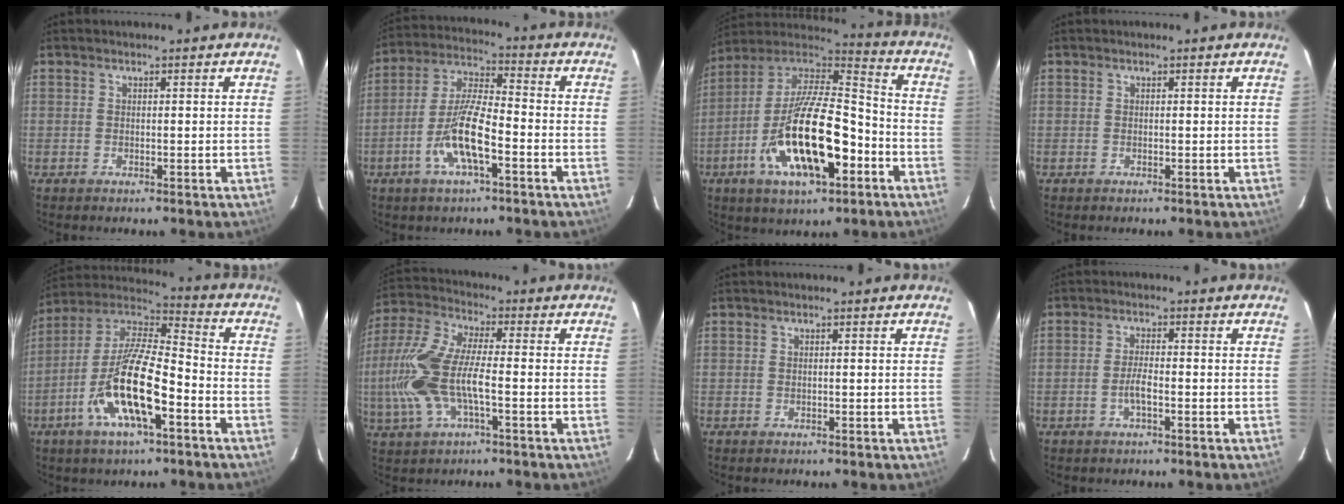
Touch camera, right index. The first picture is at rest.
{"total": 10.9, "force": [-4.7, 2.4, 9.5], "torque": [-0.199, 0.000, -0.091]}
{"total": 22.8, "force": [-8.3, 8.6, 19.5], "torque": [-0.365, -0.015, -0.147]}
{"total": 0.0}
{"total": 17.3, "force": [-7.0, 4.8, 15.1], "torque": [-0.297, -0.014, -0.140]}
{"total": 15.7, "force": [-3.2, 5.6, 14.3], "torque": [-0.306, 0.000, -0.066]}
{"total": 0.0}
{"total": 2.8, "force": [-1.2, 0.5, 2.5], "torque": [-0.053, 0.002, -0.025]}